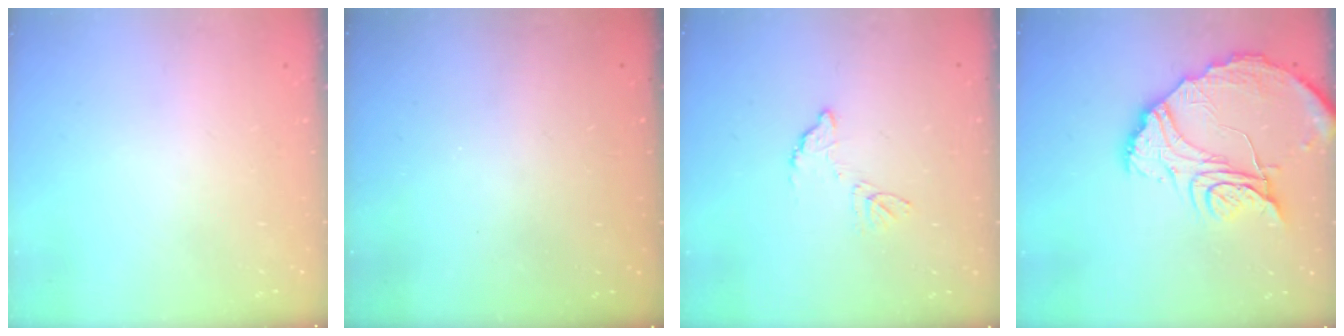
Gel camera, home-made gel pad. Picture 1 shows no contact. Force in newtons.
{"total": 3.3, "press": 3.3, "slide": 0.1}
{"total": 7.9, "press": 7.9, "slide": 0.4}
{"total": 16.6, "press": 16.5, "slide": 1.6}